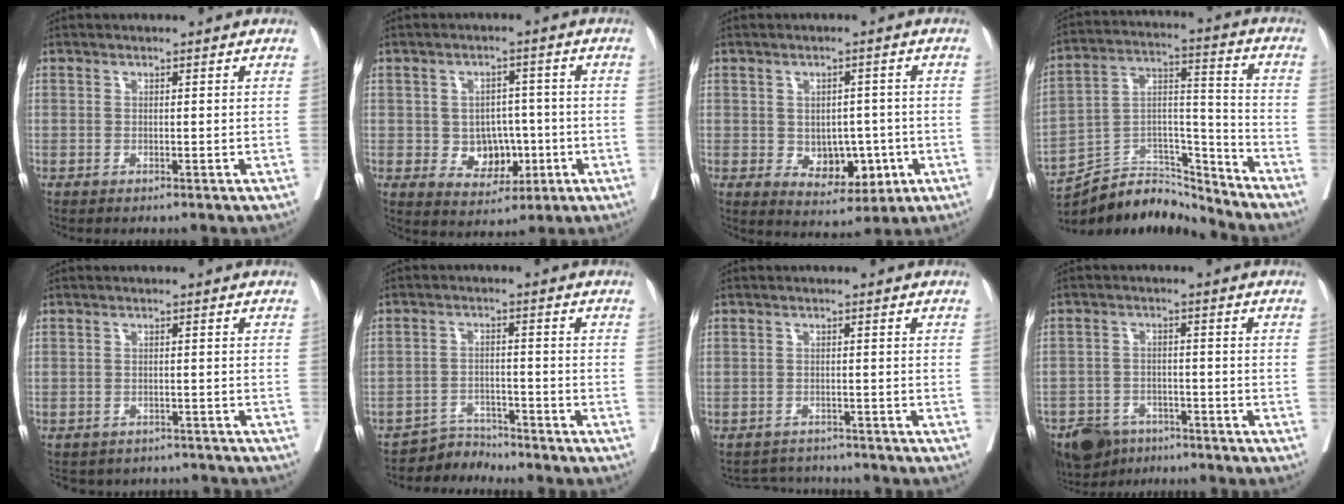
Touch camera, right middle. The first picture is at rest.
{"total": 6.7, "force": [-1.2, 5.2, 4.1], "torque": [-0.051, 0.010, -0.007]}
{"total": 7.1, "force": [-1.4, 4.6, 5.2], "torque": [-0.063, 0.002, -0.007]}
{"total": 13.9, "force": [-13.7, 2.2, 0.9], "torque": [-0.014, 0.048, -0.242]}
{"total": 8.4, "force": [-7.7, 3.2, 0.8], "torque": [-0.009, 0.012, -0.089]}
{"total": 3.1, "force": [-2.9, 0.2, -1.3], "torque": [0.029, -0.003, -0.048]}
{"total": 4.2, "force": [-4.1, 0.6, -0.4], "torque": [0.009, 0.003, -0.064]}
{"total": 10.5, "force": [-8.0, 5.6, 3.7], "torque": [-0.073, -0.005, -0.126]}